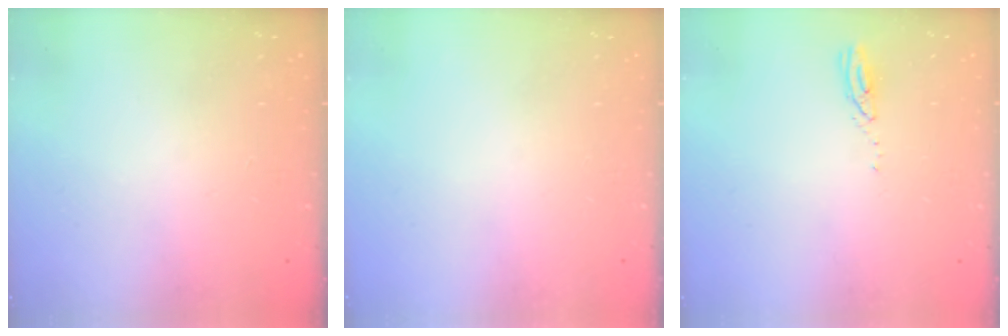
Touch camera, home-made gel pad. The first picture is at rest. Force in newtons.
{"total": 0.0}
{"total": 3.0, "press": 3.0, "slide": 0.1}